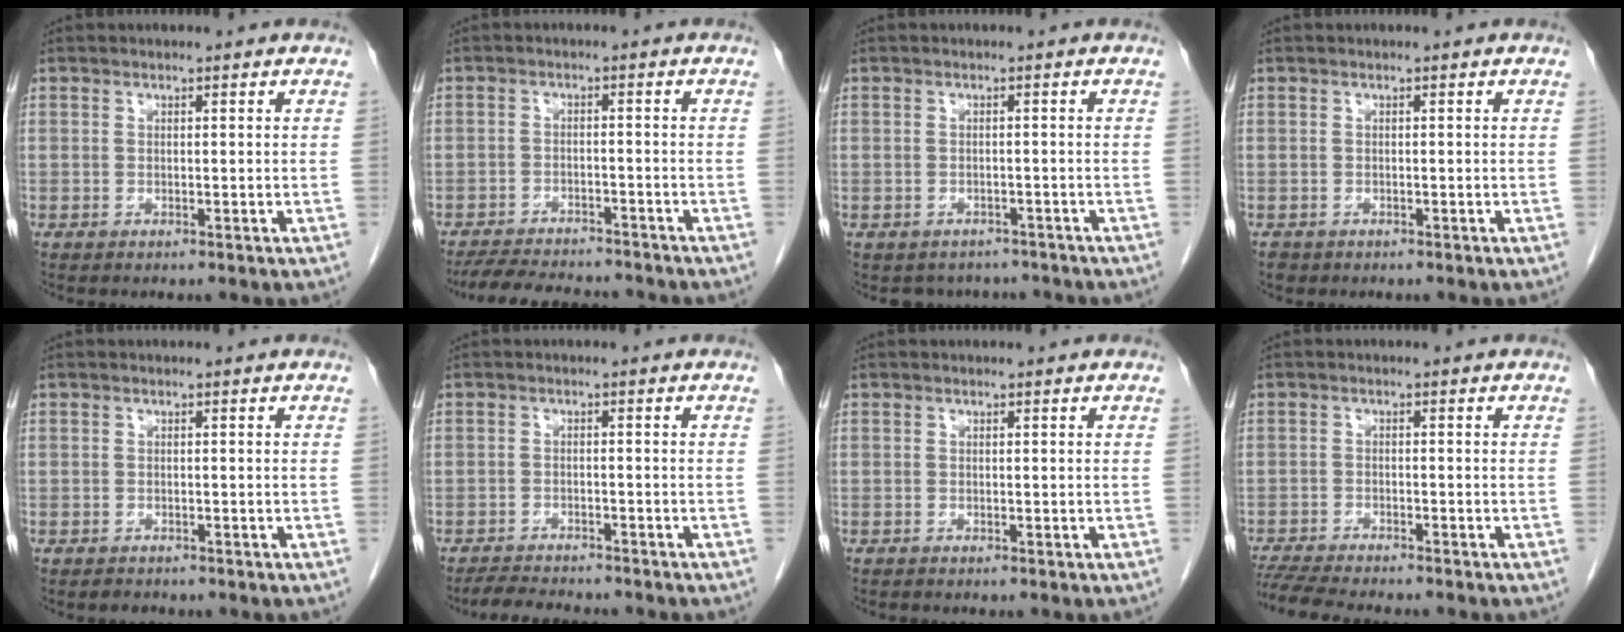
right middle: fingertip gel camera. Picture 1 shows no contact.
{"total": 10.7, "force": [-9.8, 2.4, 3.6], "torque": [-0.057, -0.003, -0.140]}
{"total": 4.7, "force": [-4.2, 2.2, 0.0], "torque": [0.005, 0.010, -0.049]}
{"total": 1.1, "force": [-0.9, 0.7, 0.2], "torque": [-0.011, 0.000, -0.014]}
{"total": 1.0, "force": [-0.9, 0.5, 0.1], "torque": [-0.008, -0.001, -0.012]}
{"total": 5.8, "force": [-5.3, 1.2, 1.8], "torque": [-0.030, -0.012, -0.085]}
{"total": 0.0}
{"total": 9.6, "force": [-8.6, 0.8, 4.2], "torque": [-0.066, -0.015, -0.135]}